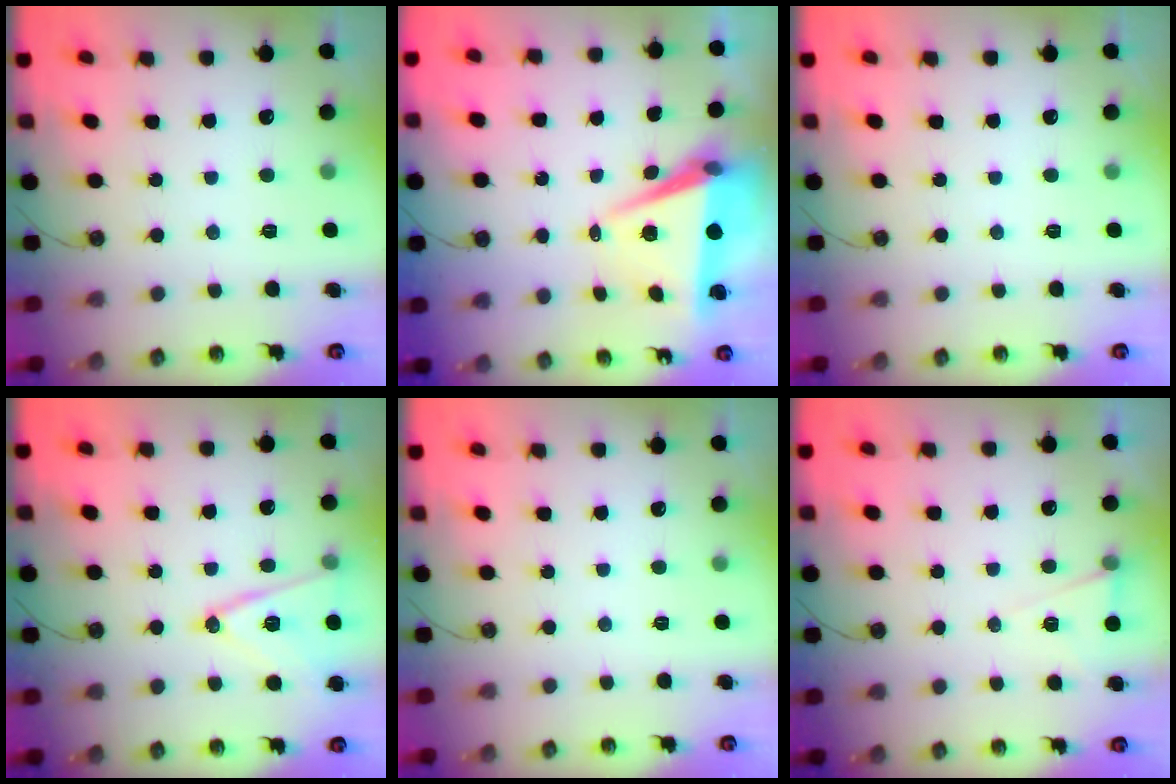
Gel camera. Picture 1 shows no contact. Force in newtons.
{"total": 7.6, "press": 6.2, "slide": 4.4}
{"total": 0.0}
{"total": 14.1, "press": 13.7, "slide": 3.3}
{"total": 0.0}
{"total": 6.3, "press": 4.4, "slide": 4.5}